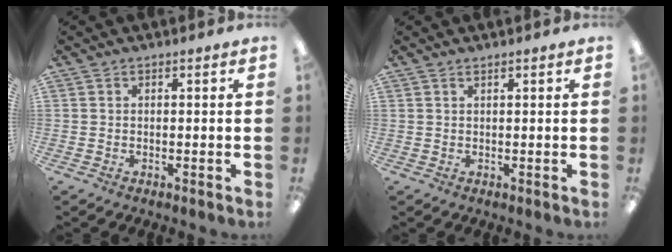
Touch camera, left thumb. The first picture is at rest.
{"total": 0.6, "force": [0.5, 0.1, 0.2], "torque": [-0.004, 0.001, 0.010]}